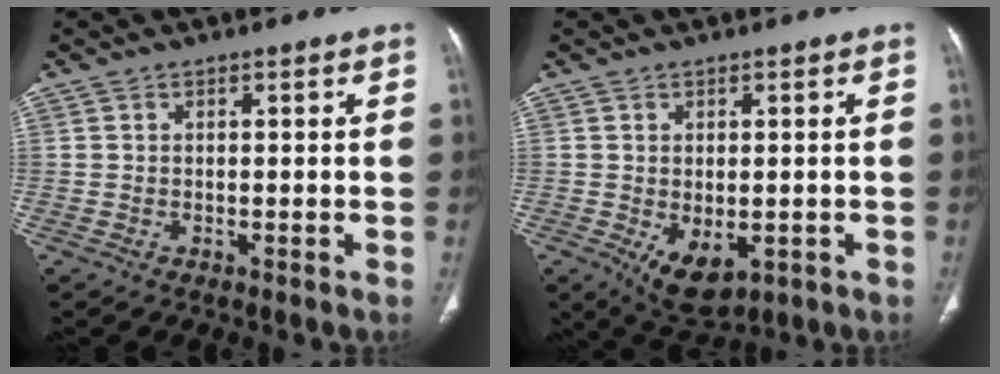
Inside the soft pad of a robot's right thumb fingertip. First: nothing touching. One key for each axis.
{"total": 7.3, "fx": -1.9, "fy": 4.2, "fz": 5.7, "tx": -0.085, "ty": -0.011, "tz": -0.013}